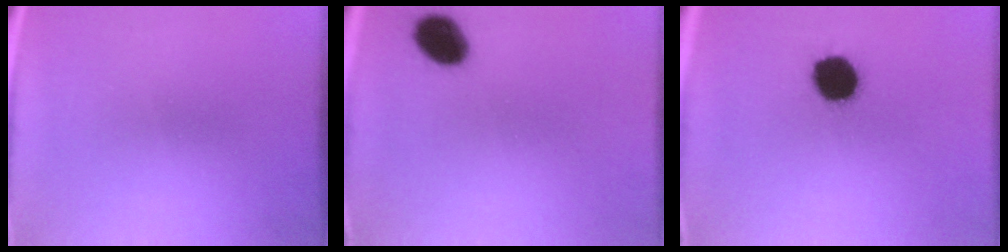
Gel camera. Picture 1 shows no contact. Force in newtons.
{"total": 8.6}
{"total": 11.7}